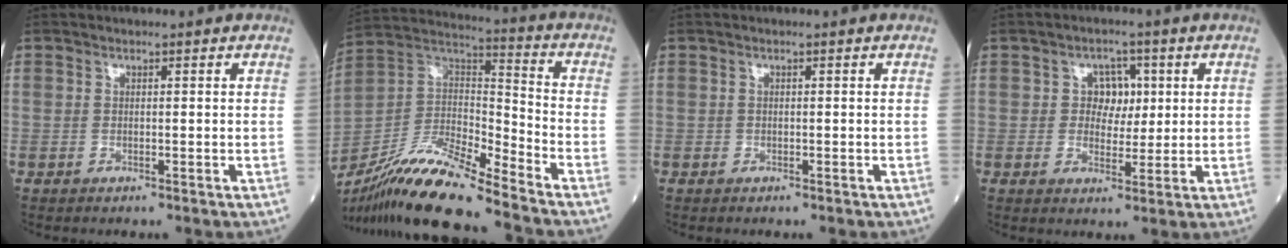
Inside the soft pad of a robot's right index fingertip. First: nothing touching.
{"total": 17.4, "force": [-14.2, 0.9, 9.9], "torque": [-0.197, 0.002, -0.263]}
{"total": 0.0}
{"total": 4.3, "force": [0.8, 3.5, 2.4], "torque": [-0.022, 0.010, 0.012]}